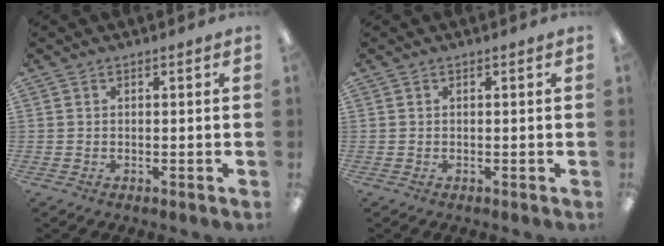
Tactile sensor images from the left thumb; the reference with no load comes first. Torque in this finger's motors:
{"motor_torque": [-0.01, 0.00, 0.00, 0.00, 0.00]}